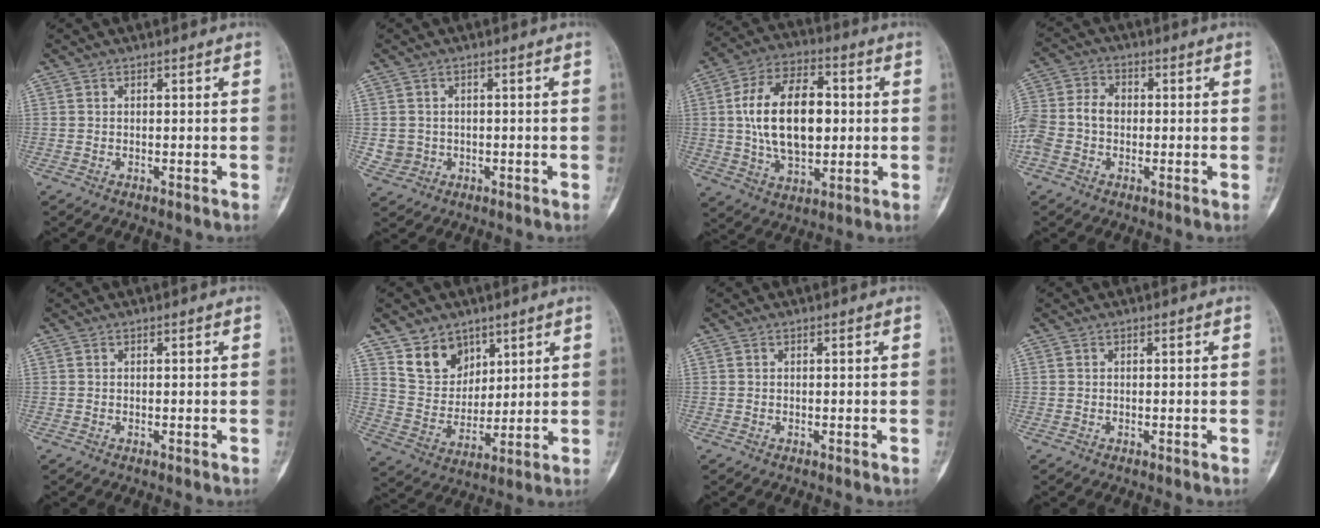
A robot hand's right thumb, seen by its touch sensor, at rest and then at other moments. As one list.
[{"total": 3.1, "force": [-0.3, 3.0, 0.7], "torque": [0.002, 0.005, 0.002]}, {"total": 17.8, "force": [1.3, 10.5, 14.4], "torque": [-0.228, 0.013, 0.023]}, {"total": 9.3, "force": [-1.3, 6.8, 6.1], "torque": [-0.135, 0.029, -0.034]}, {"total": 0.0}, {"total": 10.0, "force": [6.4, 7.1, 3.0], "torque": [-0.021, -0.049, 0.131]}, {"total": 0.0}, {"total": 0.0}]